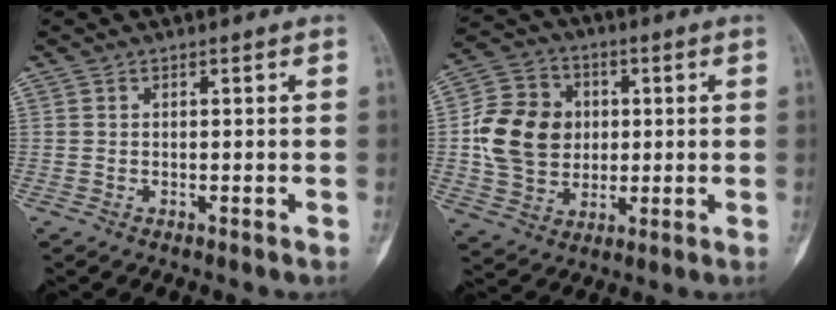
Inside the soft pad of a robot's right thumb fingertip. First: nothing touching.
{"total": 14.2, "force": [0.9, 11.8, 7.9], "torque": [-0.121, 0.011, 0.019]}